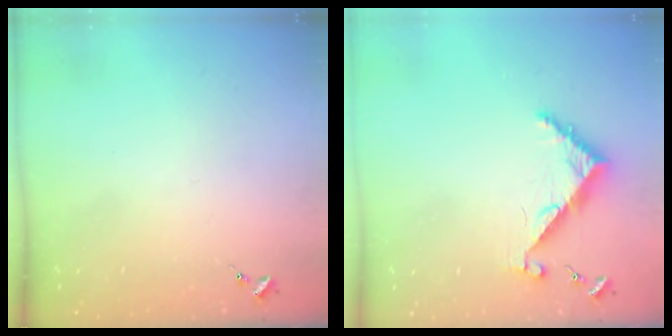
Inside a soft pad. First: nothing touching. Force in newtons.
{"total": 6.3, "press": 6.3, "slide": 0.5}